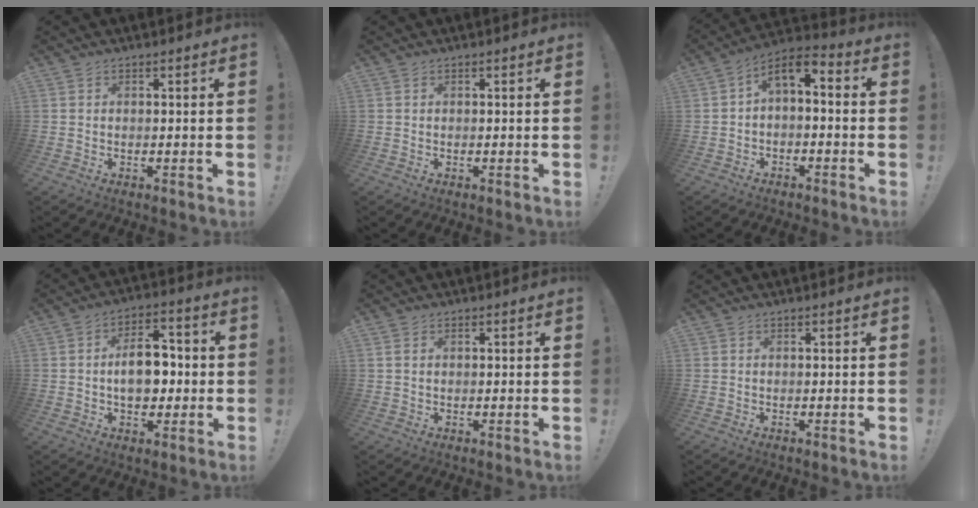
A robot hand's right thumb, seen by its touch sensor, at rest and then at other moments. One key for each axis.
{"total": 0.0}
{"total": 5.2, "fx": -0.4, "fy": 3.0, "fz": 4.2, "tx": -0.074, "ty": 0.009, "tz": -0.004}
{"total": 12.1, "fx": -0.5, "fy": 8.0, "fz": 9.1, "tx": -0.138, "ty": 0.014, "tz": -0.009}
{"total": 0.9, "fx": 0.5, "fy": 0.6, "fz": 0.6, "tx": -0.004, "ty": -0.001, "tz": 0.008}
{"total": 0.0}